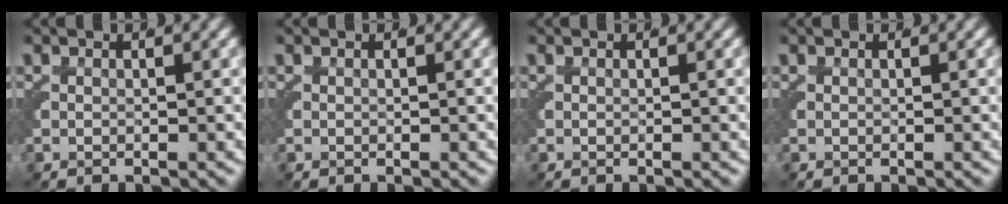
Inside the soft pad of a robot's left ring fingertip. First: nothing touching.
{"total": 0.0}
{"total": 0.0}
{"total": 0.0}